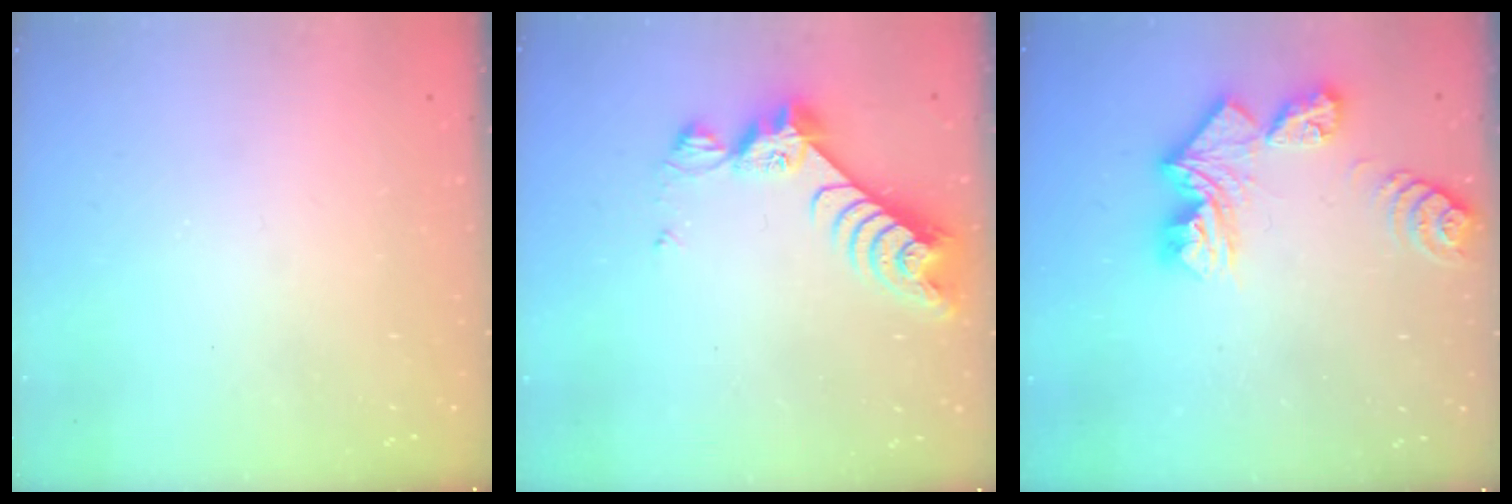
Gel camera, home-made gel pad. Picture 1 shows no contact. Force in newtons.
{"total": 8.3, "press": 8.2, "slide": 0.9}
{"total": 11.2, "press": 11.2, "slide": 1.4}